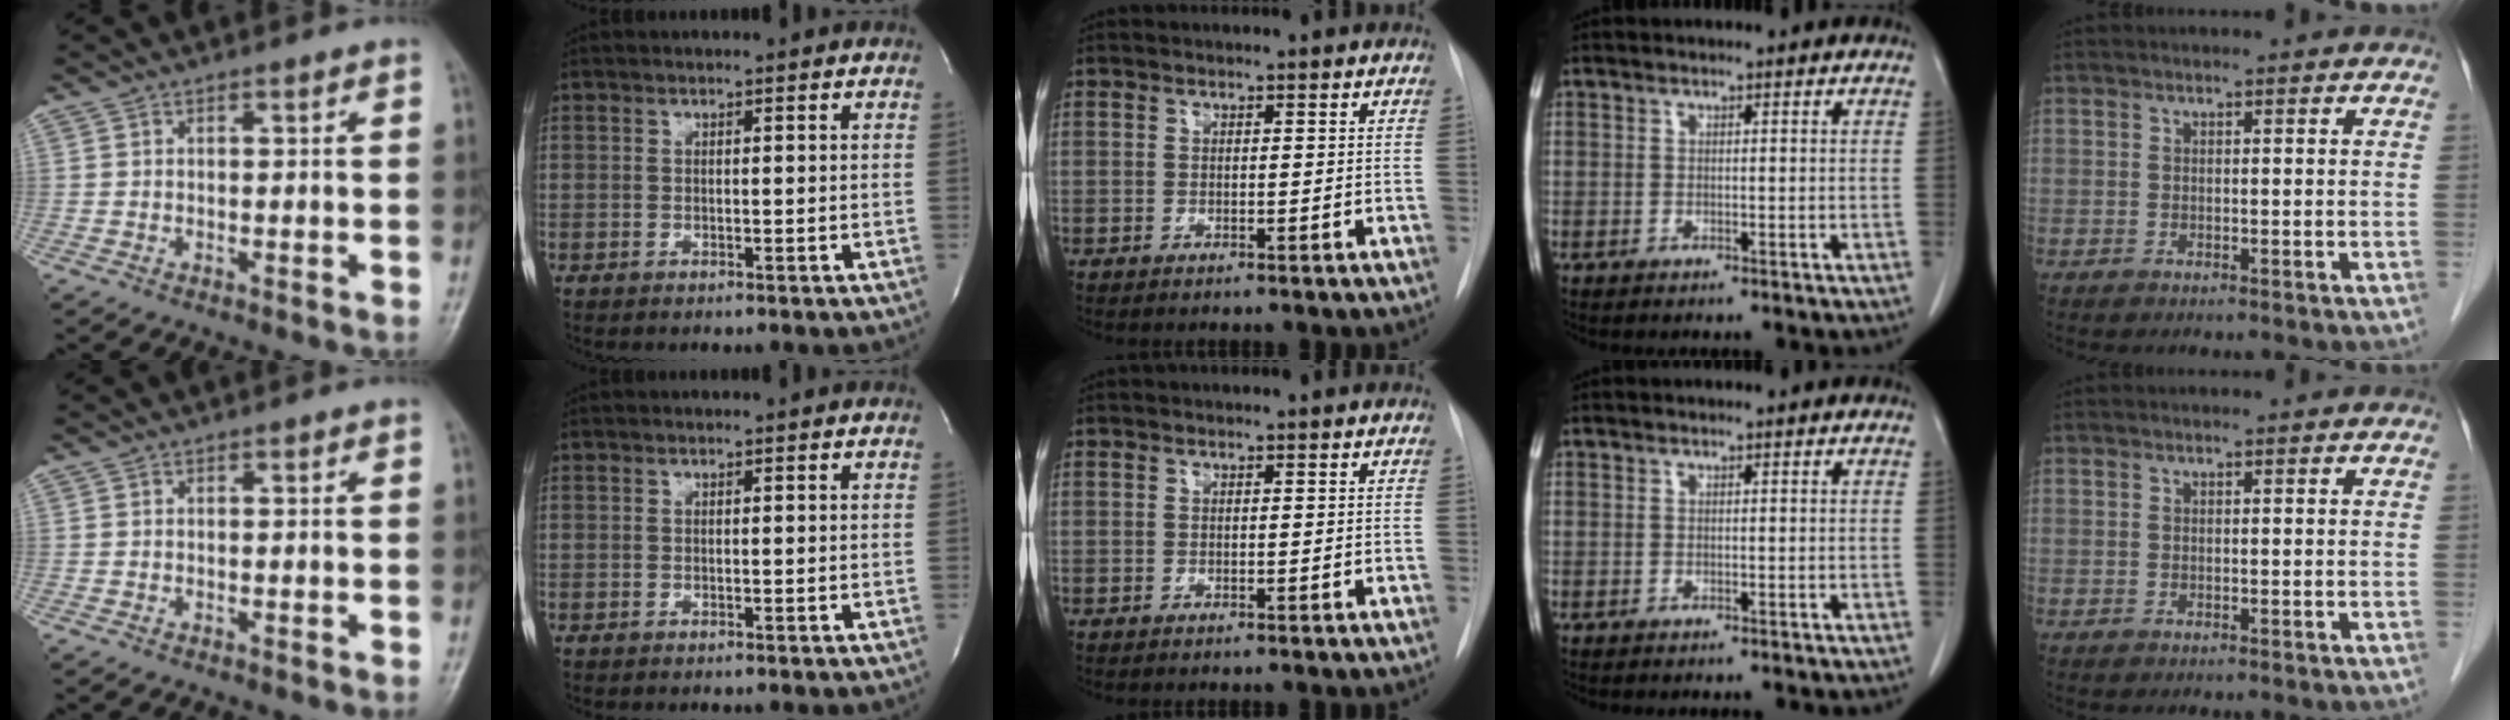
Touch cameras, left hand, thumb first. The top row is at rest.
{}